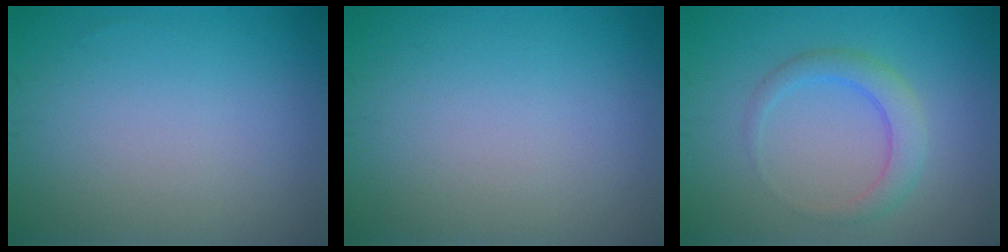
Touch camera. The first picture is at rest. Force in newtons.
{"total": 0.0}
{"total": 2.8, "press": 2.8, "slide": 0.1}